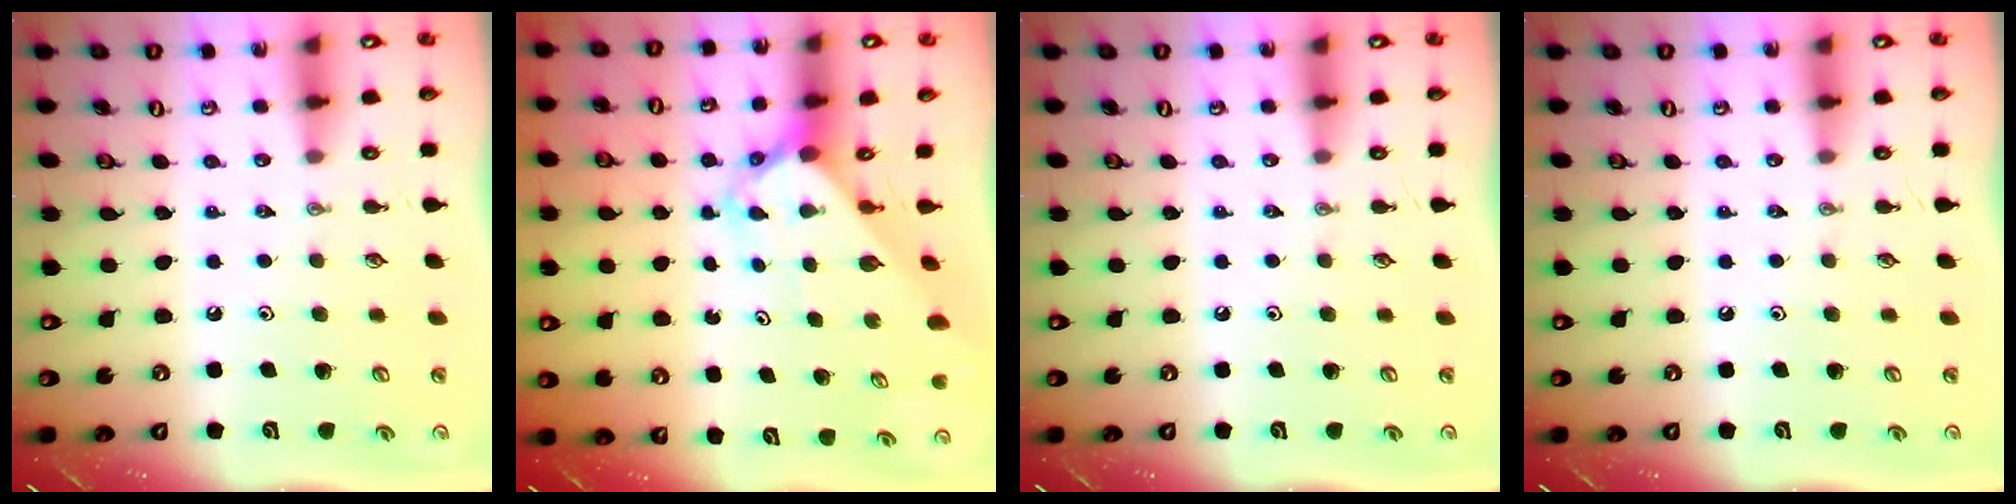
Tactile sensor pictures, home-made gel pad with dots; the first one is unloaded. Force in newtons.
{"total": 2.5, "press": 2.5, "slide": 0.2}
{"total": 0.0}
{"total": 0.0}